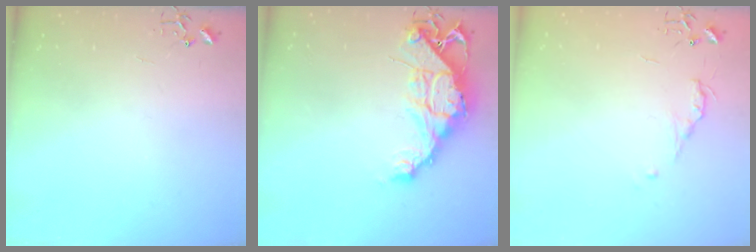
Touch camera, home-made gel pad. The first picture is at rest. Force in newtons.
{"total": 14.7, "press": 14.6, "slide": 1.4}
{"total": 3.7, "press": 3.7, "slide": 0.5}